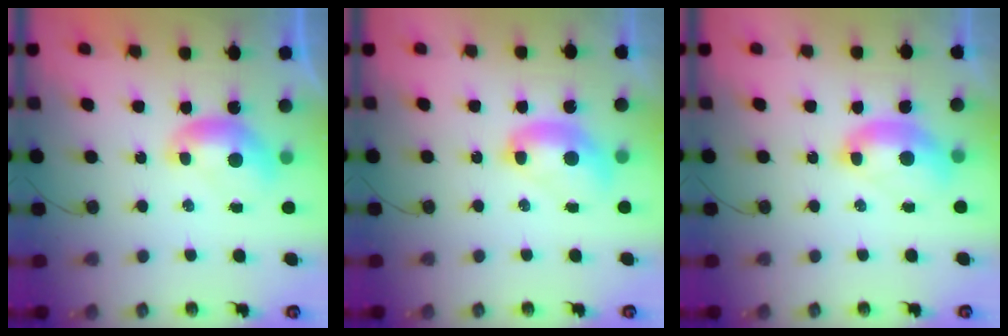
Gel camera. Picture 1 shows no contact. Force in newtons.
{"total": 2.7, "press": 2.7, "slide": 0.1}
{"total": 2.5, "press": 2.5, "slide": 0.6}